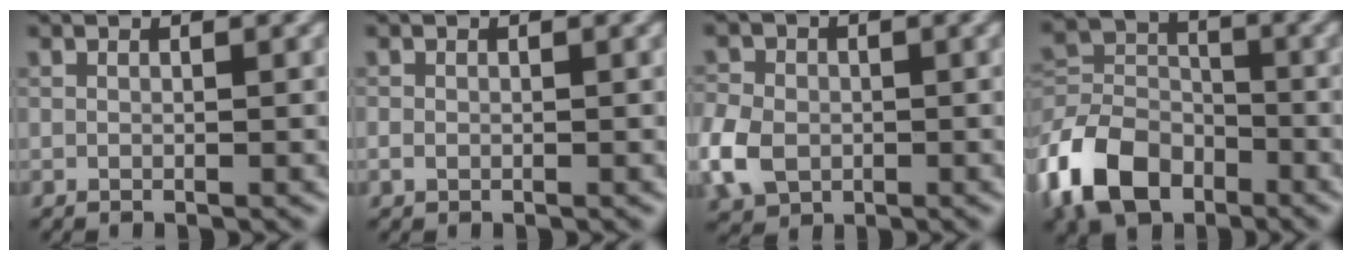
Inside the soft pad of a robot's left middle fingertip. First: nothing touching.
{"total": 0.7, "force": [-0.3, 0.6, 0.3], "torque": [-0.005, -0.002, -0.005]}
{"total": 5.4, "force": [-1.5, 4.2, 3.0], "torque": [-0.077, -0.005, -0.041]}
{"total": 8.8, "force": [-4.8, 5.8, 4.6], "torque": [-0.096, -0.001, -0.110]}